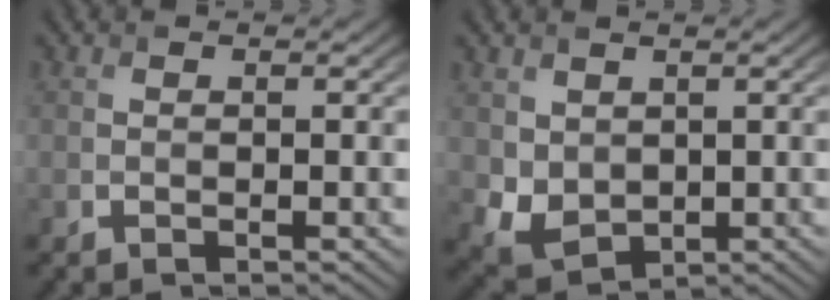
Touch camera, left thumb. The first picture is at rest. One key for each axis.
{"total": 4.3, "fx": 1.2, "fy": 3.5, "fz": 2.3, "tx": -0.068, "ty": -0.015, "tz": 0.030}